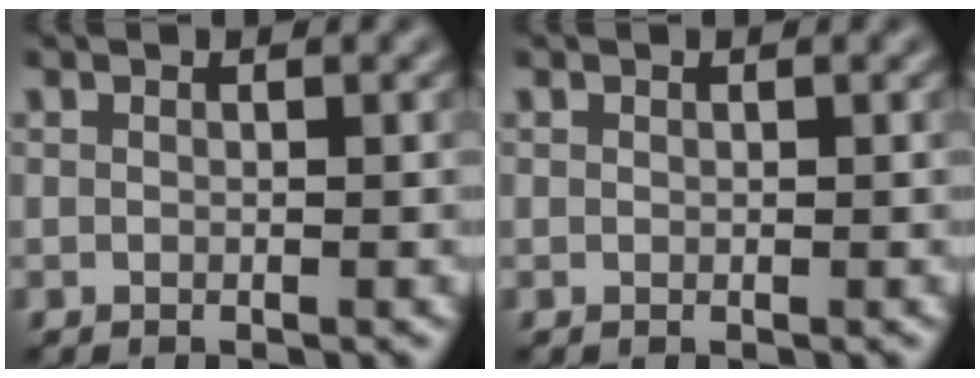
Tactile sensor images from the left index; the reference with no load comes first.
{"total": 0.0}